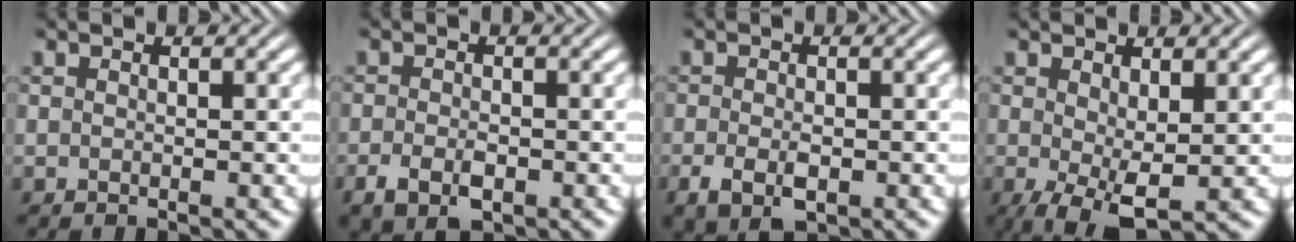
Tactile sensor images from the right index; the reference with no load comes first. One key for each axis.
{"total": 3.2, "fx": -1.8, "fy": 1.8, "fz": 2.1, "tx": -0.042, "ty": -0.014, "tz": -0.023}
{"total": 3.4, "fx": -1.7, "fy": 1.9, "fz": 2.3, "tx": -0.051, "ty": -0.018, "tz": -0.019}
{"total": 4.4, "fx": -1.7, "fy": 1.8, "fz": 3.6, "tx": -0.064, "ty": -0.037, "tz": -0.010}